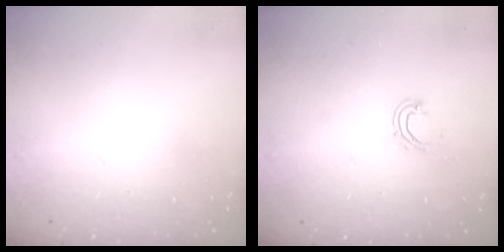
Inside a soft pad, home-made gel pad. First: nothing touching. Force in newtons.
{"total": 6.3, "press": 6.3, "slide": 0.4}